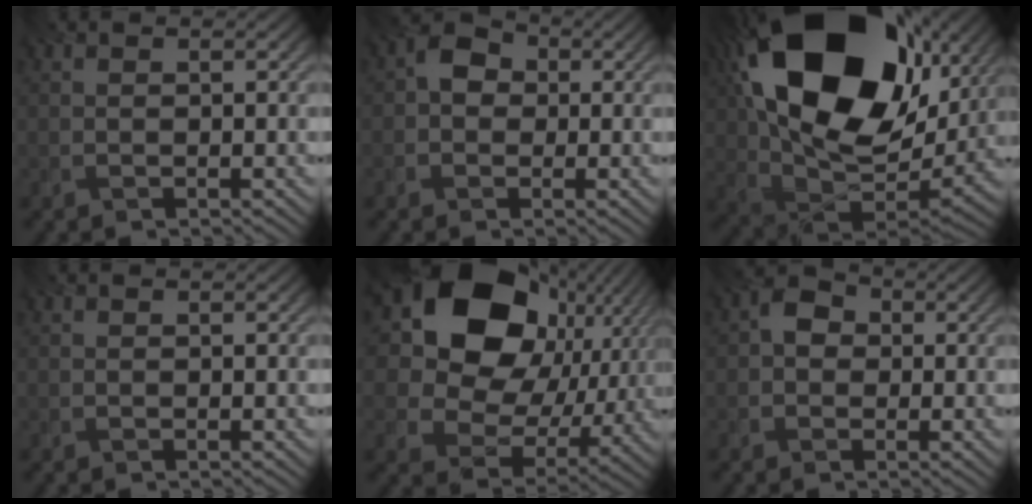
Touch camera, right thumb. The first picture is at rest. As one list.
[{"total": 3.7, "force": [0.0, 3.2, 1.9], "torque": [-0.034, 0.006, -0.011]}, {"total": 24.1, "force": [8.9, 15.6, 16.0], "torque": [-0.335, 0.024, 0.163]}, {"total": 0.0}, {"total": 17.6, "force": [5.6, 13.2, 10.2], "torque": [-0.186, 0.007, 0.103]}, {"total": 3.2, "force": [-0.1, 2.7, 1.6], "torque": [-0.028, 0.005, -0.012]}]